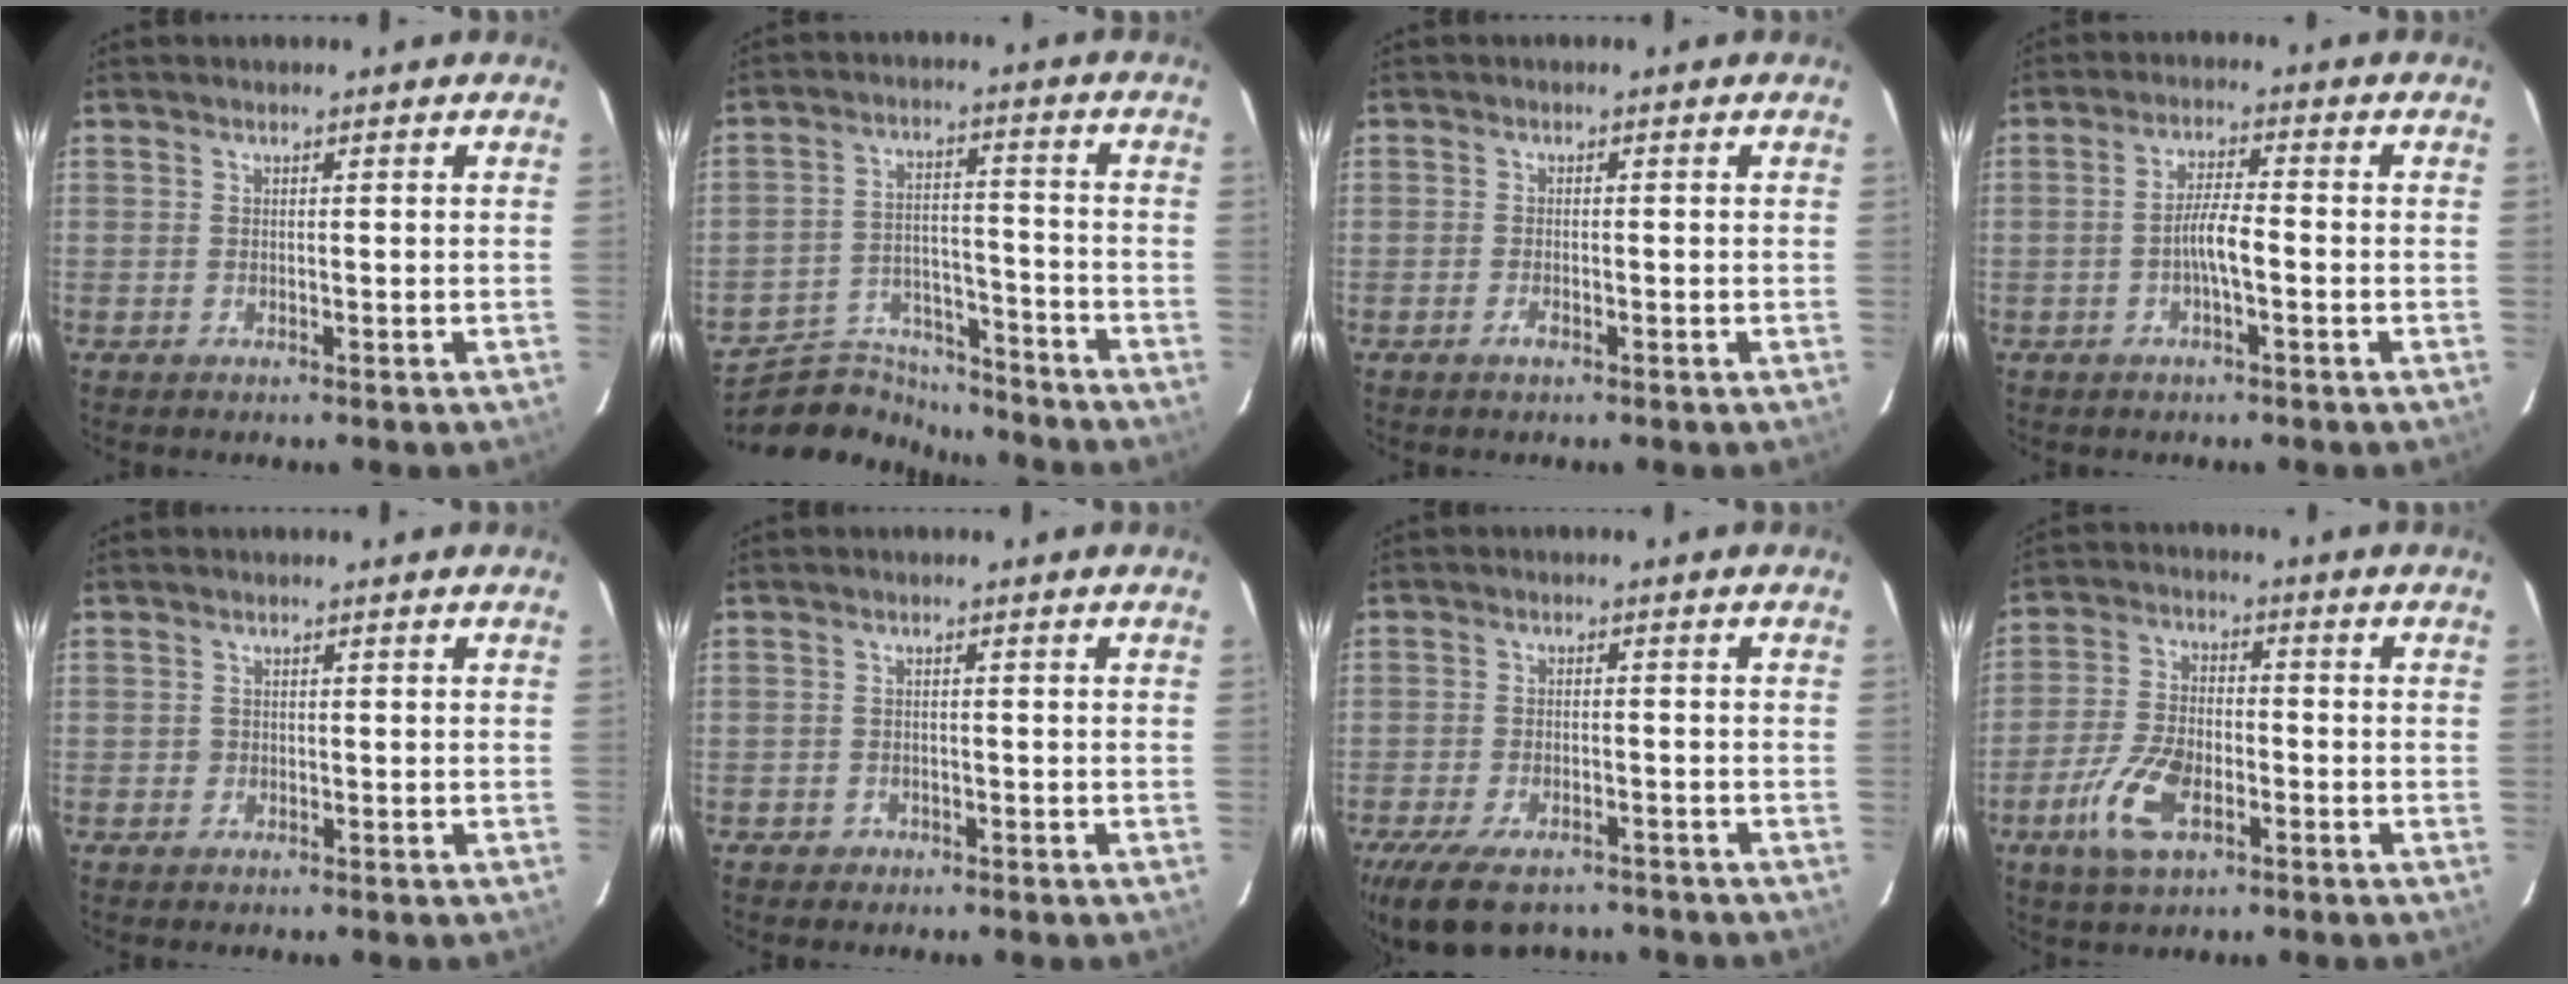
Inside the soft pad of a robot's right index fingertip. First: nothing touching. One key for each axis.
{"total": 12.2, "fx": -11.6, "fy": 3.6, "fz": 1.8, "tx": -0.054, "ty": 0.023, "tz": -0.191}
{"total": 1.3, "fx": -0.9, "fy": 0.6, "fz": 0.8, "tx": -0.018, "ty": -0.002, "tz": -0.016}
{"total": 4.5, "fx": -1.5, "fy": 0.6, "fz": 4.2, "tx": -0.081, "ty": 0.007, "tz": -0.028}
{"total": 0.8, "fx": -0.2, "fy": 0.8, "fz": 0.0, "tx": 0.003, "ty": 0.000, "tz": -0.002}
{"total": 2.0, "fx": -1.2, "fy": 1.6, "fz": 0.2, "tx": -0.008, "ty": 0.004, "tz": -0.017}
{"total": 13.3, "fx": -9.8, "fy": 5.9, "fz": 6.8, "tx": -0.159, "ty": -0.025, "tz": -0.161}
{"total": 10.5, "fx": -4.9, "fy": 5.3, "fz": 7.6, "tx": -0.169, "ty": -0.005, "tz": -0.090}